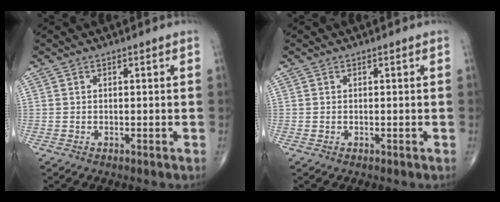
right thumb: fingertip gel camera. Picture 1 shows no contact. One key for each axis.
{"total": 0.0}